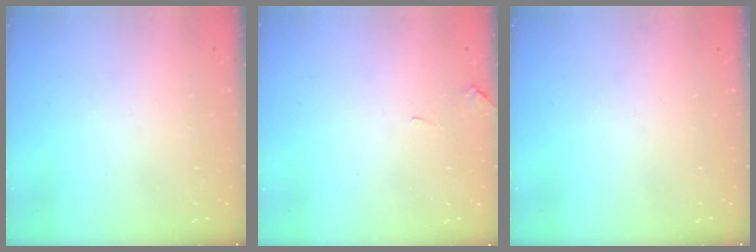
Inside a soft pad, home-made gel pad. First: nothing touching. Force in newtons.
{"total": 2.9, "press": 2.9, "slide": 0.3}
{"total": 0.0}